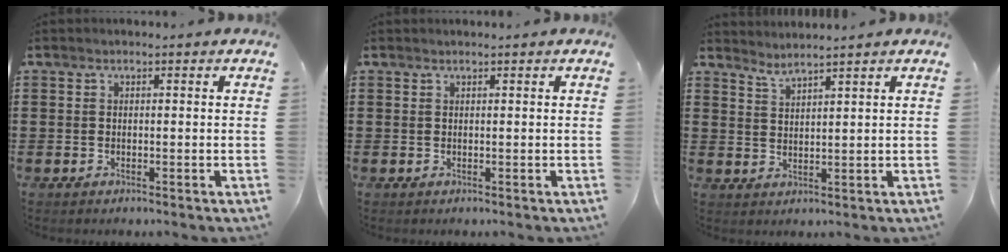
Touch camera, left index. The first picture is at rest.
{"total": 0.0}
{"total": 2.4, "force": [2.3, -0.4, 0.1], "torque": [-0.008, -0.008, 0.044]}